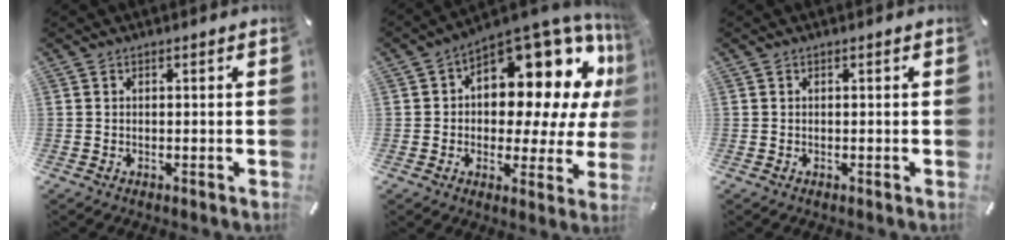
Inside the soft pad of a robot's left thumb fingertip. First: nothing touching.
{"total": 14.5, "force": [7.8, 8.0, 9.3], "torque": [-0.115, -0.090, 0.126]}
{"total": 0.0}